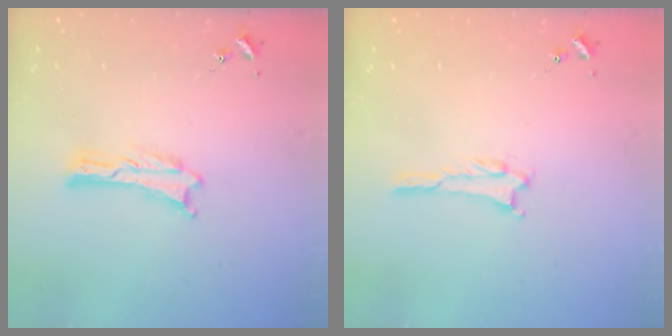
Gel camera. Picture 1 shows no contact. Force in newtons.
{"total": 0.5, "press": 0.5, "slide": 0.1}